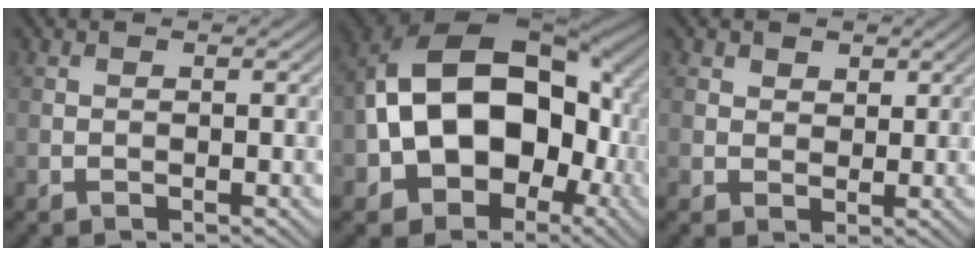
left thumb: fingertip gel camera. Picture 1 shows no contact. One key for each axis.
{"total": 18.1, "fx": -2.4, "fy": 12.3, "fz": 13.0, "tx": -0.213, "ty": -0.009, "tz": -0.043}
{"total": 2.8, "fx": 1.4, "fy": 2.3, "fz": 0.8, "tx": -0.024, "ty": -0.008, "tz": 0.024}